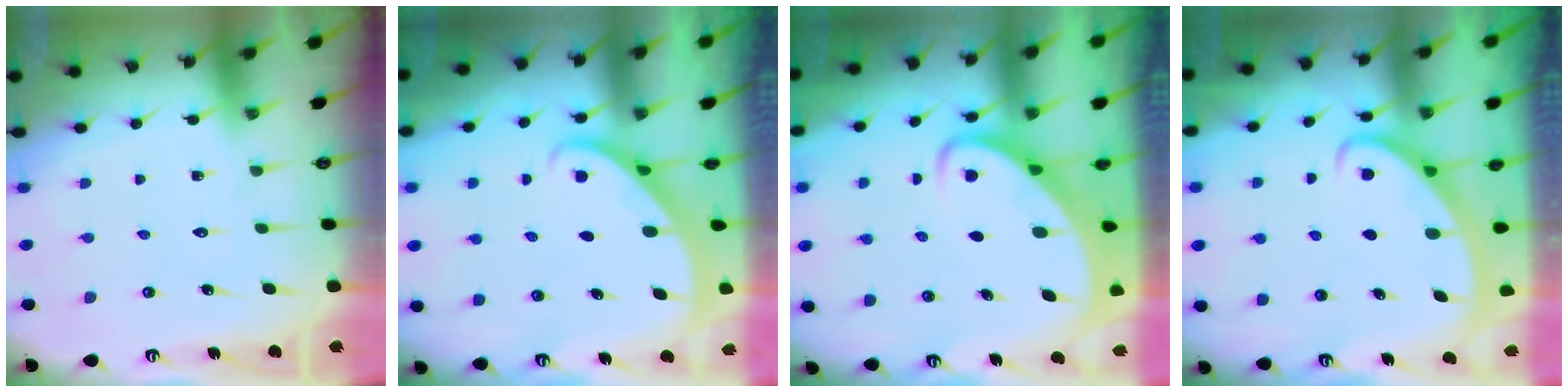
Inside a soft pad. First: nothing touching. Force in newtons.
{"total": 2.1, "press": 2.1, "slide": 0.2}
{"total": 3.6, "press": 3.6, "slide": 0.4}
{"total": 3.0, "press": 3.0, "slide": 0.4}